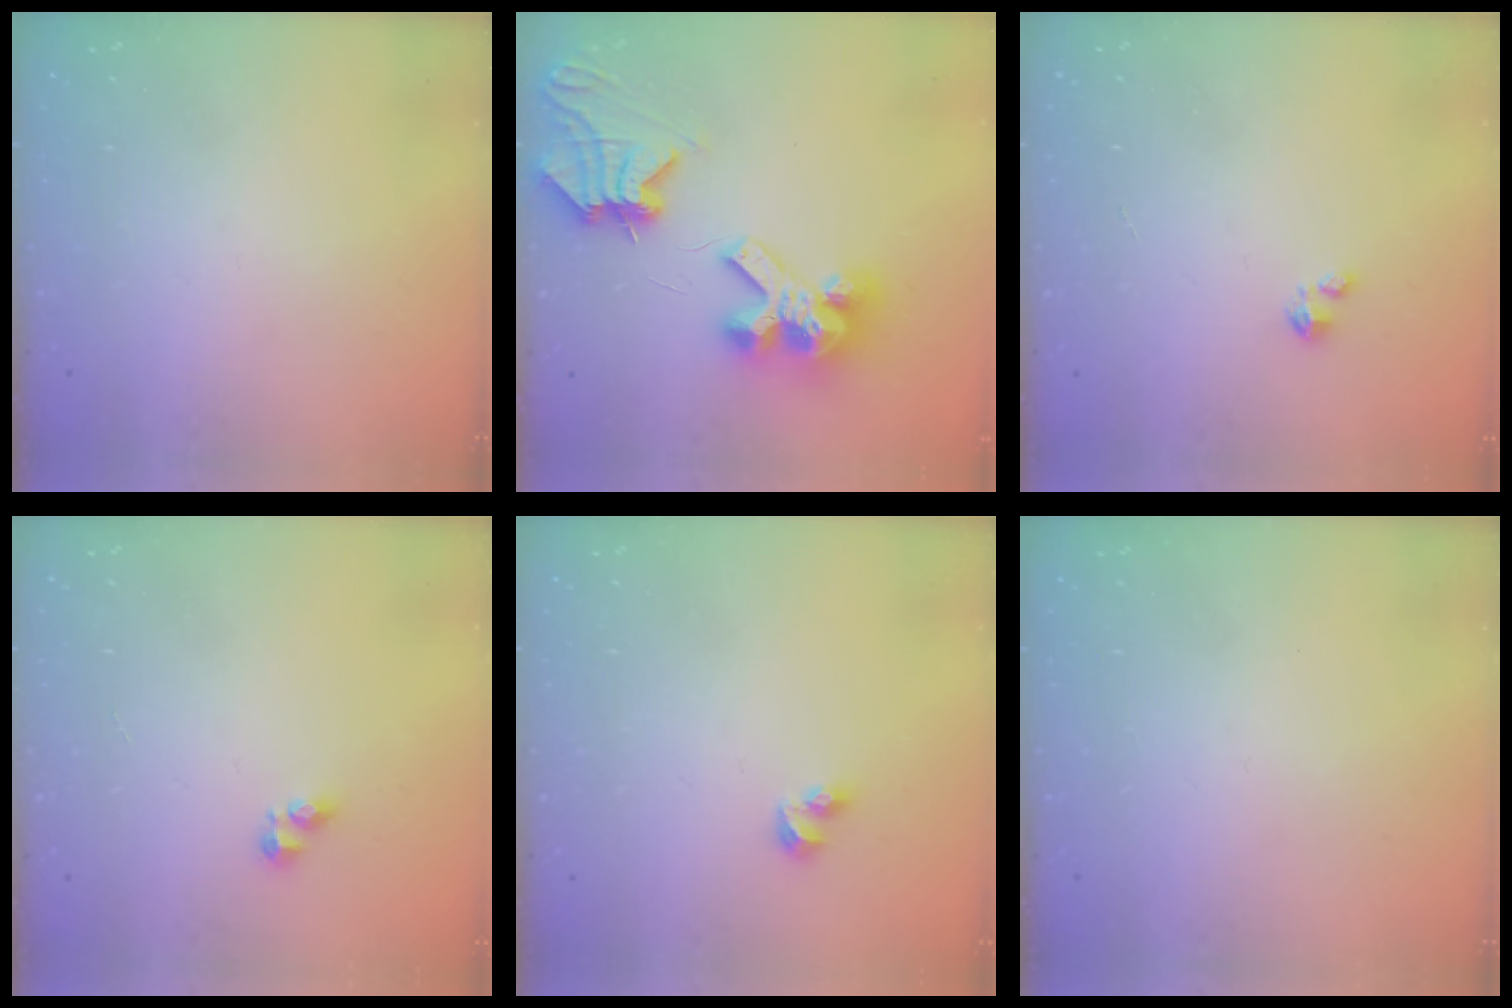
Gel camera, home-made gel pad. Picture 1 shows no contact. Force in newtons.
{"total": 12.5, "press": 12.4, "slide": 1.5}
{"total": 1.4, "press": 1.4, "slide": 0.2}
{"total": 3.2, "press": 3.2, "slide": 0.4}
{"total": 3.7, "press": 3.7, "slide": 0.4}
{"total": 0.0}